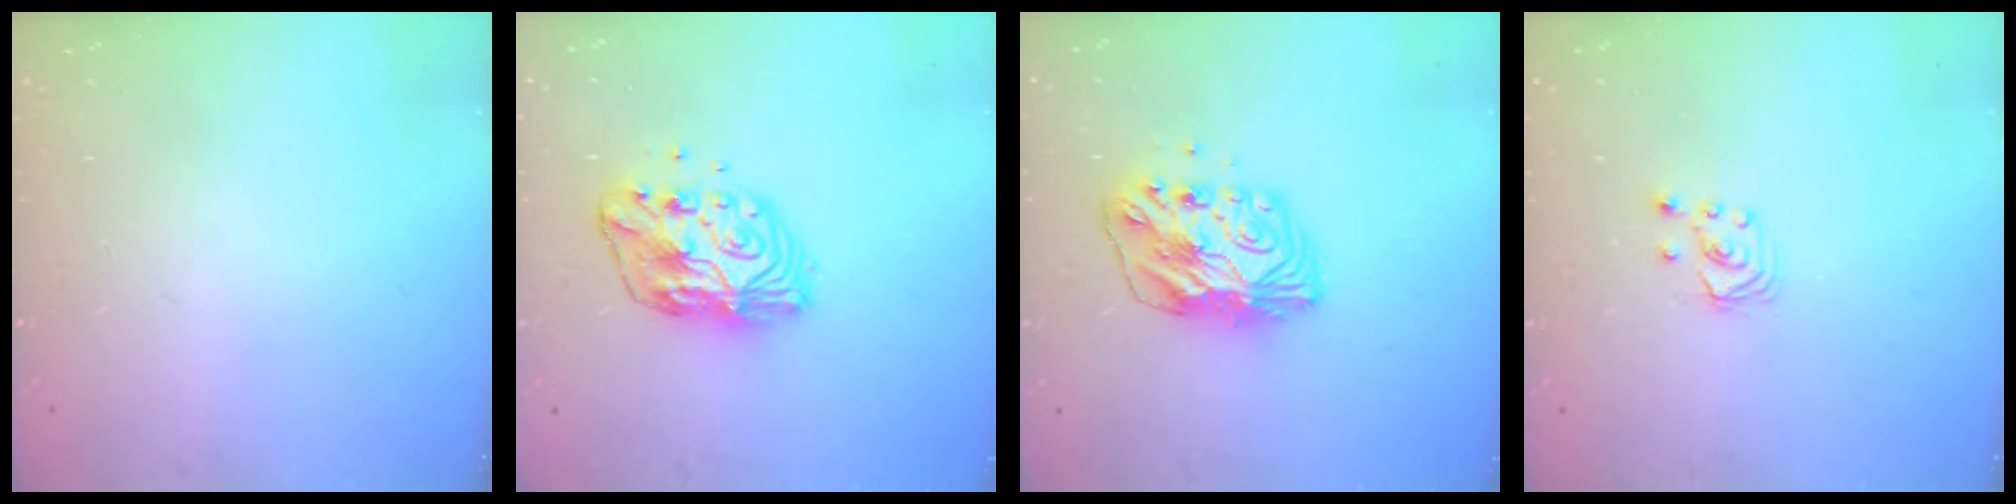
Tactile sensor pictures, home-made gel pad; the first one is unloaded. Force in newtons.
{"total": 12.5, "press": 12.5, "slide": 1.0}
{"total": 9.6, "press": 9.5, "slide": 1.0}
{"total": 2.7, "press": 2.7, "slide": 0.3}